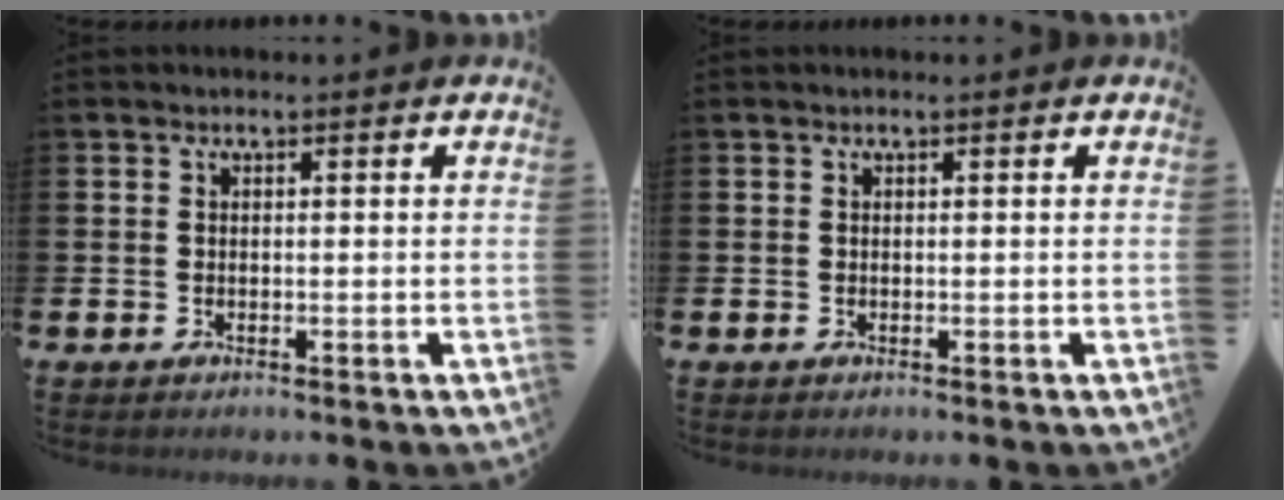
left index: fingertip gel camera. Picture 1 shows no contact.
{"total": 0.0}